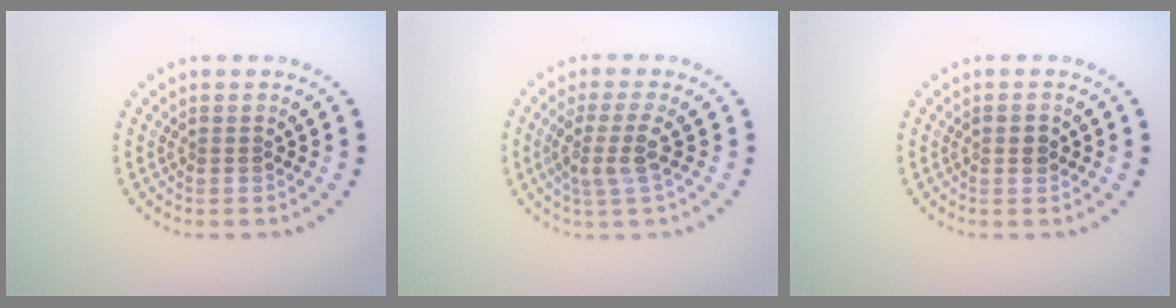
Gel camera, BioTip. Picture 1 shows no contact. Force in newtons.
{"total": 2.7, "press": 2.1, "slide": 1.7}
{"total": 1.5, "press": 1.5, "slide": 0.1}